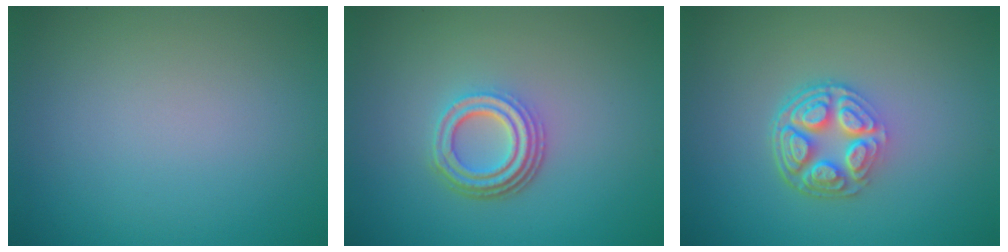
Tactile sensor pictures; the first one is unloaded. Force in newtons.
{"total": 4.2, "press": 3.1, "slide": 2.7}
{"total": 5.2, "press": 3.8, "slide": 3.6}